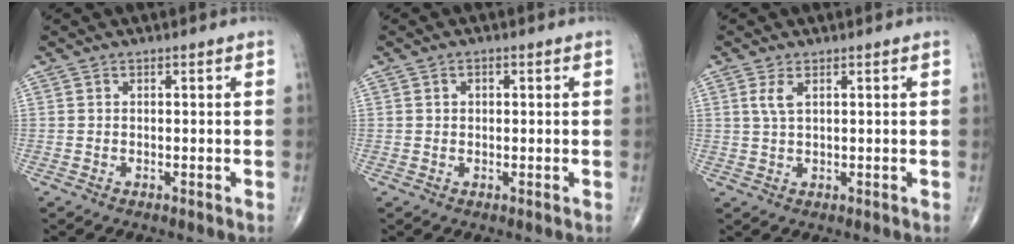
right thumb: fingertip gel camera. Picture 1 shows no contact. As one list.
[{"total": 1.3, "force": [0.3, 1.0, 0.7], "torque": [-0.009, 0.002, 0.005]}, {"total": 2.7, "force": [1.1, 1.1, 2.2], "torque": [-0.049, 0.002, 0.029]}]